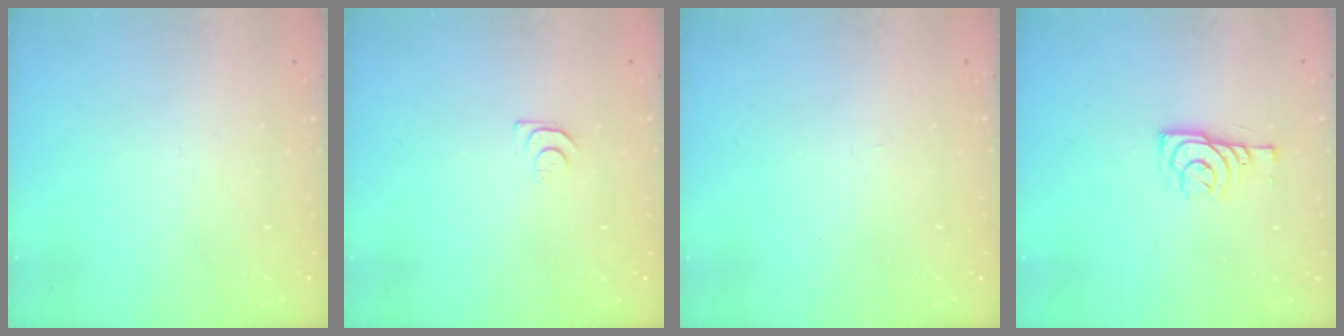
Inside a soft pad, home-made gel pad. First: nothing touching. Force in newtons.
{"total": 5.3, "press": 5.3, "slide": 0.5}
{"total": 2.4, "press": 2.4, "slide": 0.4}
{"total": 7.7, "press": 7.7, "slide": 0.5}